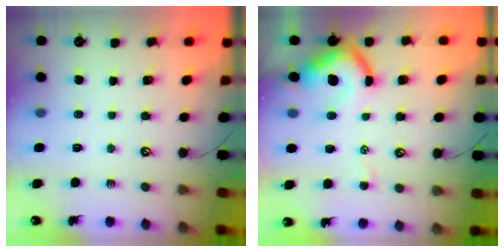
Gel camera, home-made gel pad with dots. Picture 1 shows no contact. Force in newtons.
{"total": 9.3, "press": 9.2, "slide": 1.5}